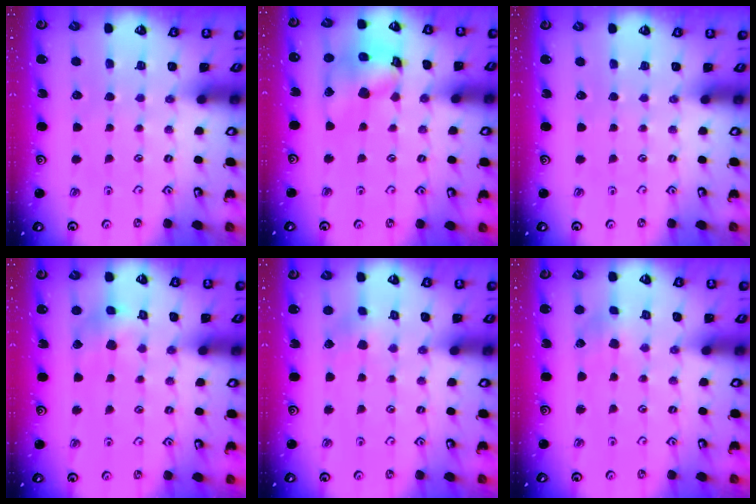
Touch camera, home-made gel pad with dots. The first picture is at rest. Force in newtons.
{"total": 15.4, "press": 15.3, "slide": 2.1}
{"total": 0.0}
{"total": 7.4, "press": 7.3, "slide": 0.7}
{"total": 2.8, "press": 2.8, "slide": 0.1}
{"total": 2.0, "press": 2.0, "slide": 0.4}